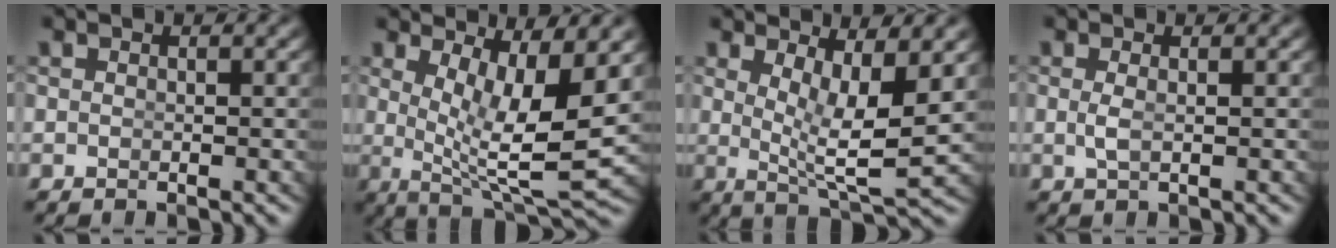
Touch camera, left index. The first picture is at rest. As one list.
[{"total": 8.9, "force": [0.5, 2.9, 8.4], "torque": [-0.133, -0.038, 0.026]}, {"total": 6.4, "force": [1.4, 1.6, 6.0], "torque": [-0.098, -0.031, 0.035]}, {"total": 1.1, "force": [-0.1, -0.3, 1.0], "torque": [-0.028, -0.017, 0.010]}]